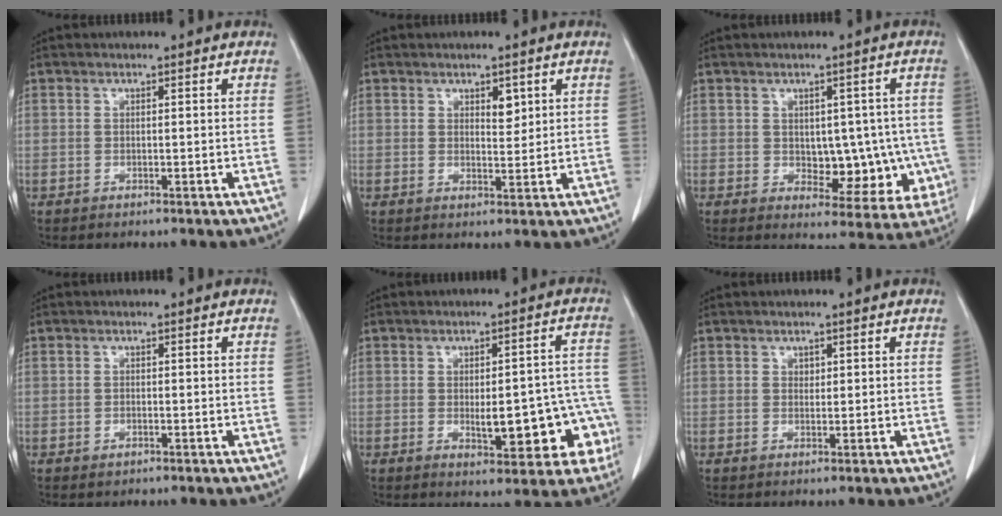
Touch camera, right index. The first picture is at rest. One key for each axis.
{"total": 2.4, "fx": 1.2, "fy": 1.1, "fz": 1.7, "tx": -0.024, "ty": -0.004, "tz": 0.021}
{"total": 9.6, "fx": -0.9, "fy": 5.7, "fz": 7.7, "tx": -0.074, "ty": 0.012, "tz": 0.005}
{"total": 0.7, "fx": -0.3, "fy": 0.5, "fz": 0.4, "tx": -0.009, "ty": 0.000, "tz": 0.002}
{"total": 12.8, "fx": -3.3, "fy": 4.8, "fz": 11.4, "tx": -0.106, "ty": 0.030, "tz": -0.030}
{"total": 0.8, "fx": 0.4, "fy": 0.6, "fz": 0.3, "tx": -0.001, "ty": -0.001, "tz": 0.005}